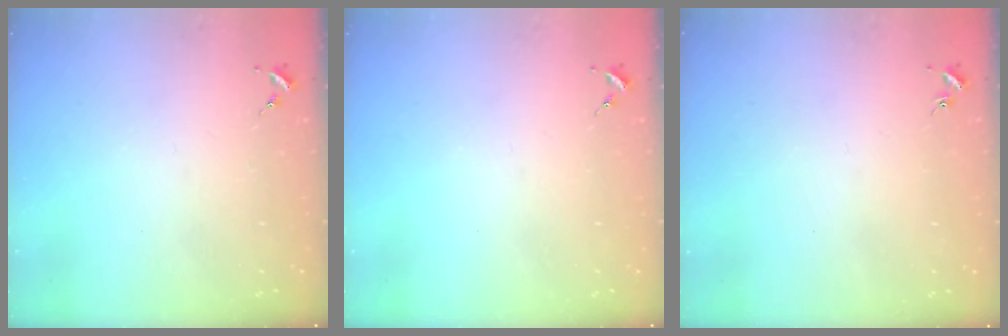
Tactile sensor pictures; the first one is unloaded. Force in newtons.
{"total": 0.0}
{"total": 0.8, "press": 0.8, "slide": 0.2}